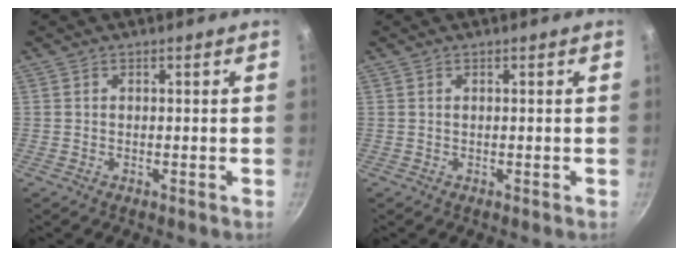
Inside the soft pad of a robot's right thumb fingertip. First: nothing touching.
{"total": 0.0}